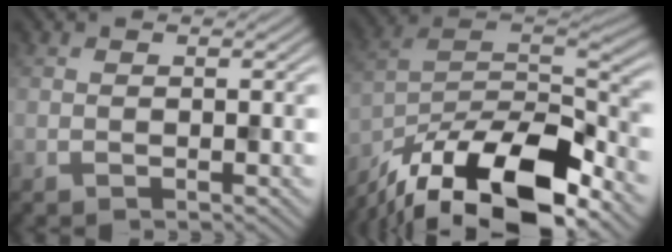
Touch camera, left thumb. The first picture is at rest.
{"total": 17.2, "force": [-12.2, 6.4, 10.3], "torque": [-0.221, -0.023, -0.214]}